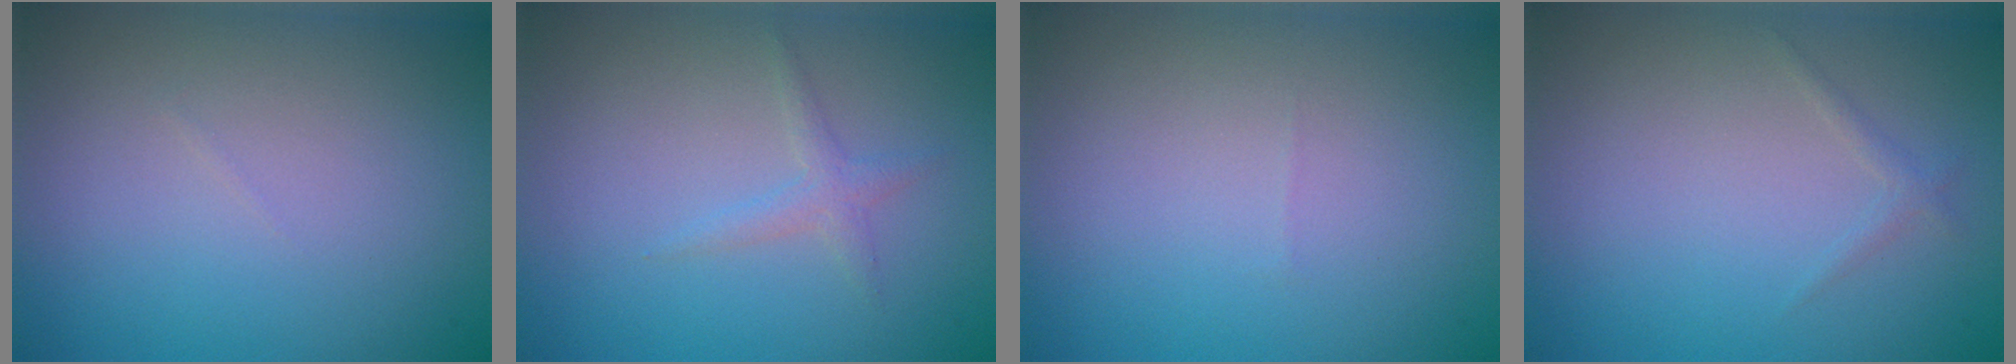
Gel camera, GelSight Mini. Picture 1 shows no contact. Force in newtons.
{"total": 1.2, "press": 1.2, "slide": 0.1}
{"total": 0.0}
{"total": 0.7, "press": 0.7, "slide": 0.0}